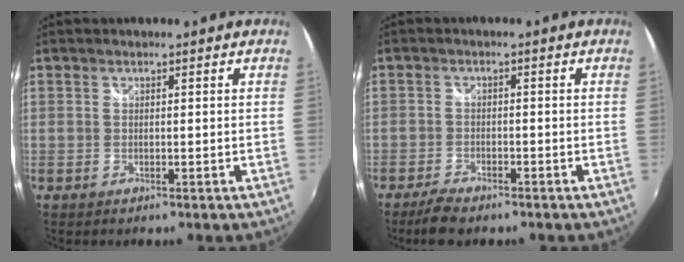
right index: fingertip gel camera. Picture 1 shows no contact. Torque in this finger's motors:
{"motor_torque": [-0.01, -0.01, 0.19, 0.03]}